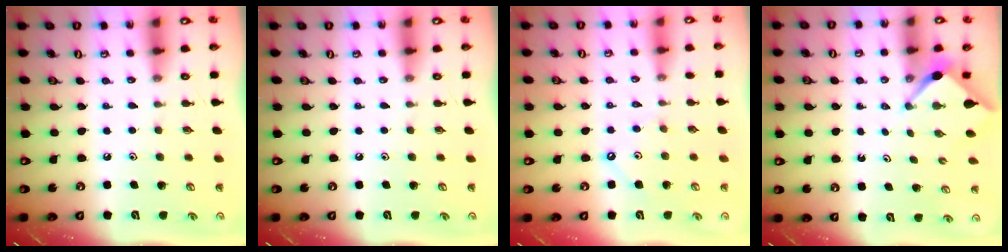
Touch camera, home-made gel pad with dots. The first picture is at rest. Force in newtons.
{"total": 0.0}
{"total": 2.3, "press": 2.3, "slide": 0.4}
{"total": 2.5, "press": 2.5, "slide": 0.3}